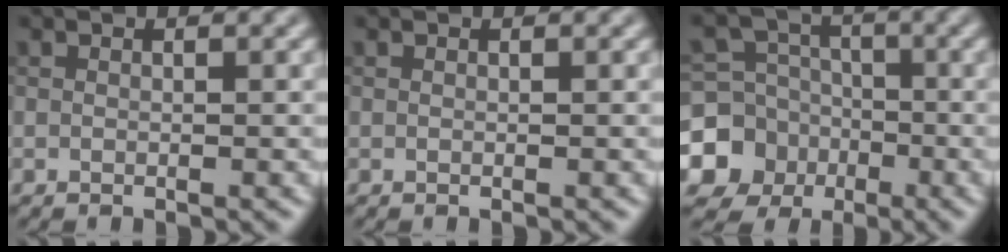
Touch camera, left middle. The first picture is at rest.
{"total": 0.0}
{"total": 9.8, "force": [-3.3, 9.1, 1.9], "torque": [-0.058, -0.018, -0.077]}